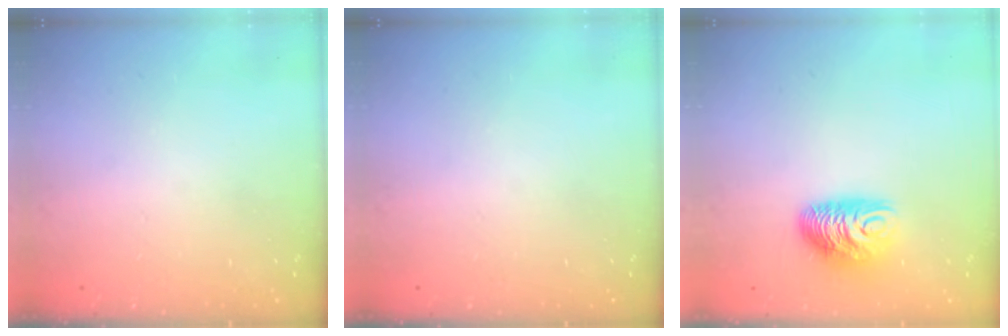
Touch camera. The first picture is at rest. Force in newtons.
{"total": 0.0}
{"total": 9.8, "press": 9.8, "slide": 0.9}